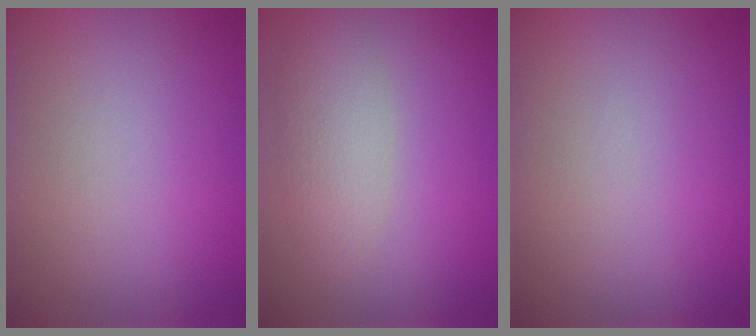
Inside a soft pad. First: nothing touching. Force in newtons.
{"total": 3.1, "press": 3.1, "slide": 0.0}
{"total": 0.0}